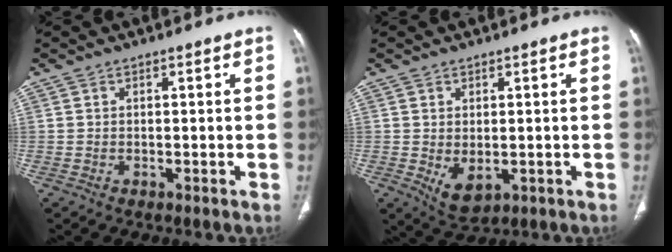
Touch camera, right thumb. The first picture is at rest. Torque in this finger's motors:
{"motor_torque": [-0.38, 0.34, 0.32, 0.50, 0.16]}